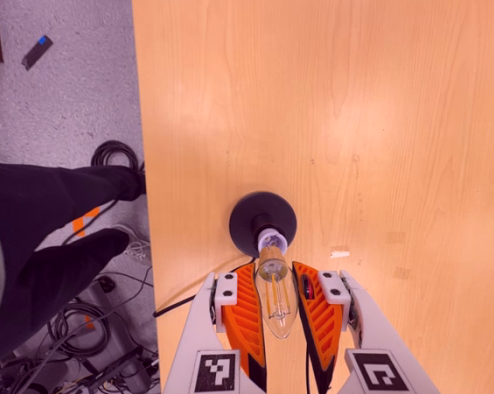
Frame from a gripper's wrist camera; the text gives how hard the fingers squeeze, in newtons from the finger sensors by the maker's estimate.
{"total": 19.1, "left": 21.1, "right": 17.0}